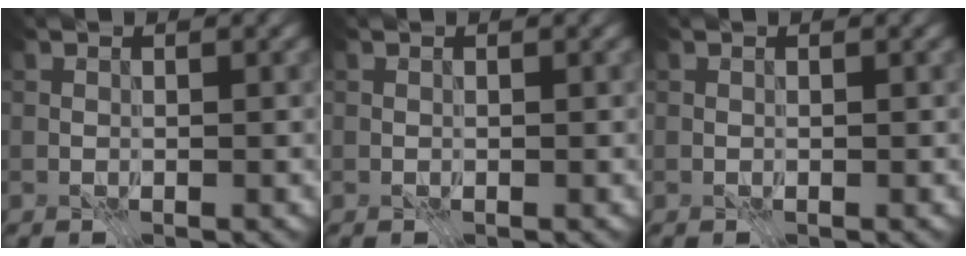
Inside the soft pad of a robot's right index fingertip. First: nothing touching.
{"total": 0.0}
{"total": 0.0}